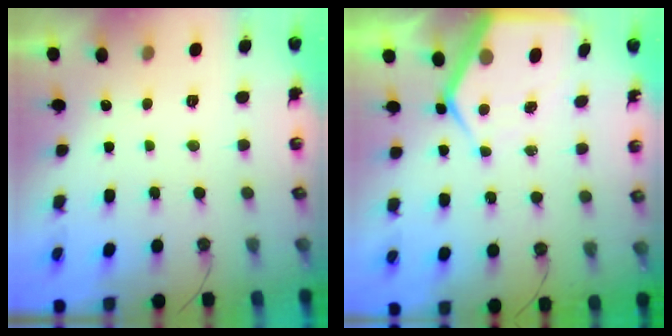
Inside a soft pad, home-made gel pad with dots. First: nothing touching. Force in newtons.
{"total": 8.8, "press": 8.7, "slide": 0.9}